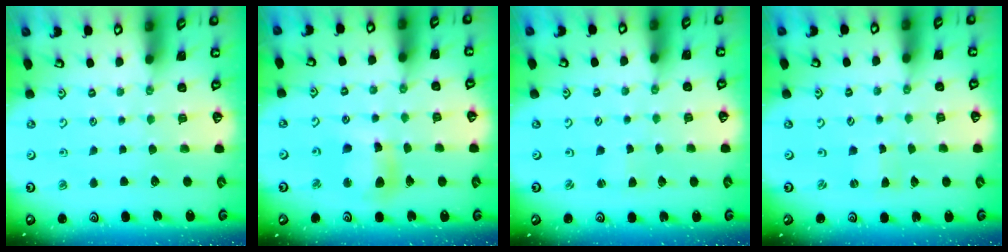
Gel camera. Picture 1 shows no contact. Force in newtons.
{"total": 10.3, "press": 10.3, "slide": 1.3}
{"total": 1.5, "press": 1.4, "slide": 0.2}
{"total": 0.0}